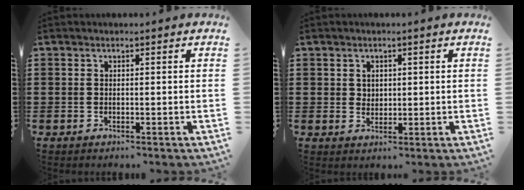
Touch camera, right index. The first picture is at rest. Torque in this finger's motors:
{"motor_torque": [-0.26, 0.57, -0.01, -0.01]}